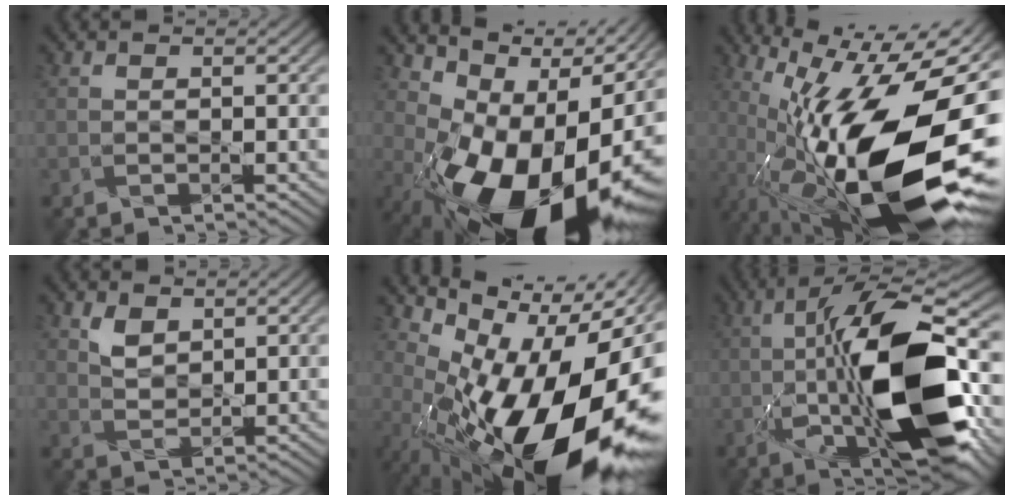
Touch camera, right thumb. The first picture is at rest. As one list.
[{"total": 17.0, "force": [-1.5, 9.4, 14.1], "torque": [-0.180, -0.009, -0.013]}, {"total": 21.0, "force": [-3.5, 8.2, 19.0], "torque": [-0.311, -0.001, -0.070]}, {"total": 2.8, "force": [1.9, 1.8, 1.1], "torque": [-0.029, -0.007, 0.044]}, {"total": 18.9, "force": [-4.7, 9.0, 15.9], "torque": [-0.227, -0.025, -0.070]}, {"total": 16.4, "force": [-2.4, 6.3, 14.9], "torque": [-0.254, 0.005, -0.049]}]